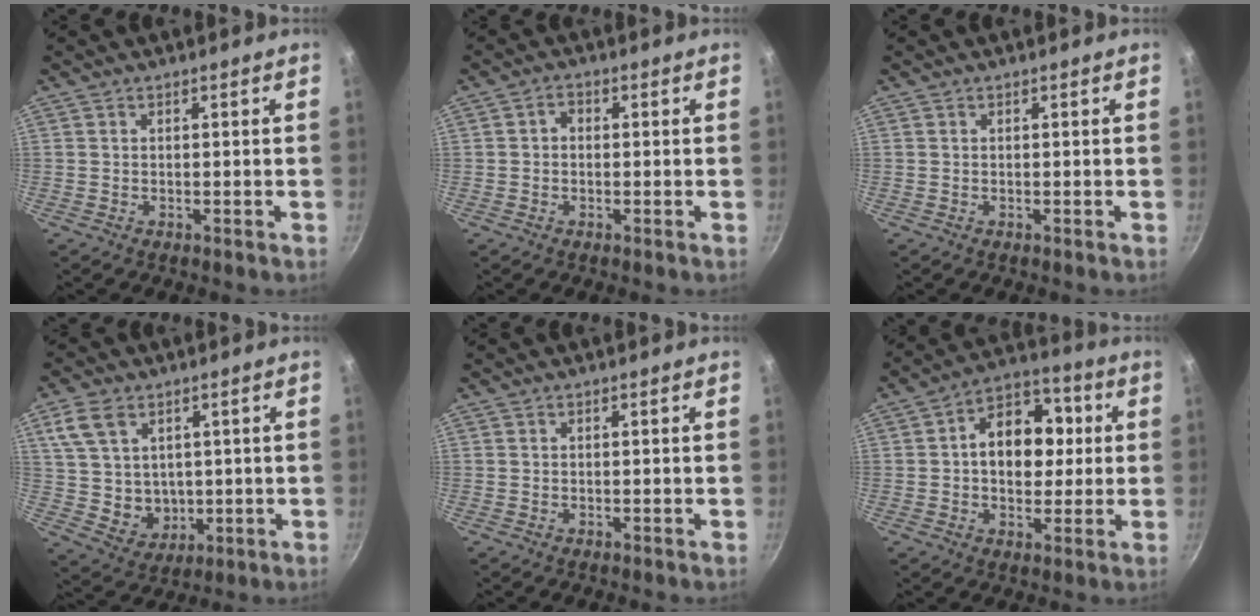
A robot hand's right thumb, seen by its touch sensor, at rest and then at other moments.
{"total": 2.1, "force": [-0.1, 1.7, 1.3], "torque": [-0.017, 0.008, -0.005]}
{"total": 0.0}
{"total": 10.9, "force": [3.6, 8.4, 5.8], "torque": [-0.090, -0.015, 0.086]}
{"total": 0.0}
{"total": 14.1, "force": [1.5, 10.1, 9.7], "torque": [-0.097, 0.022, 0.006]}